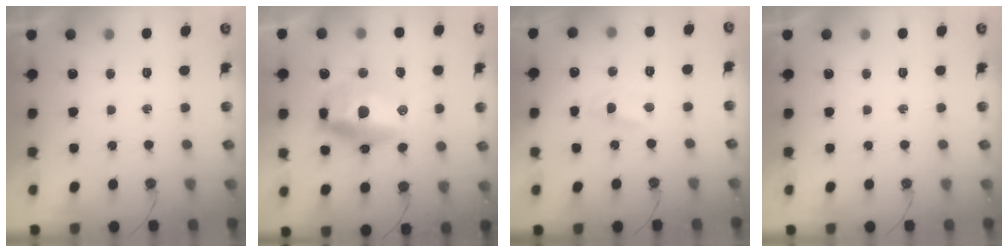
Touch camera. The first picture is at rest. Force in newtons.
{"total": 14.4, "press": 14.4, "slide": 1.1}
{"total": 2.2, "press": 2.2, "slide": 0.3}
{"total": 0.0}